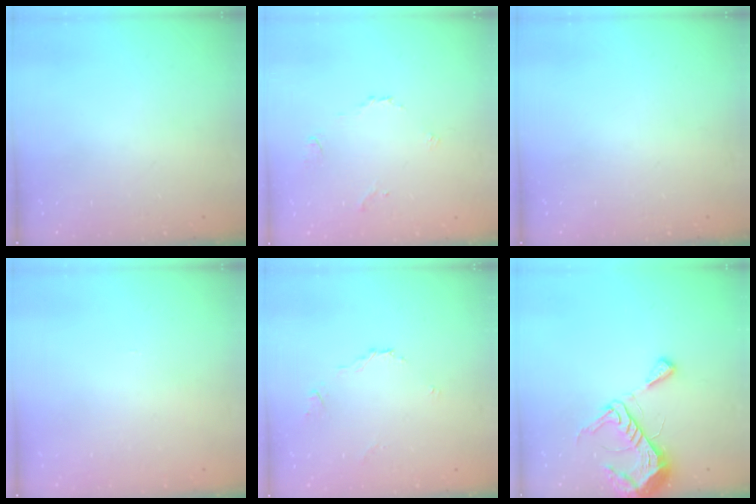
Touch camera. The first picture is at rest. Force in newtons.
{"total": 3.7, "press": 3.7, "slide": 0.6}
{"total": 0.0}
{"total": 0.5, "press": 0.5, "slide": 0.2}
{"total": 3.8, "press": 3.8, "slide": 0.4}
{"total": 10.7, "press": 10.6, "slide": 1.3}